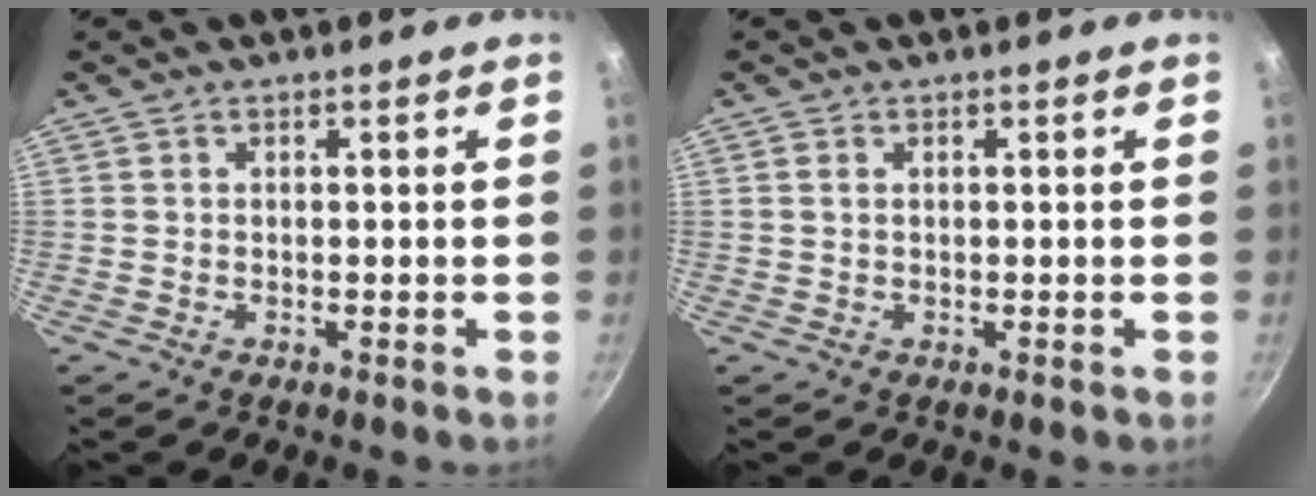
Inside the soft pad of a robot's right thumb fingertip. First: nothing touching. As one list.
[{"total": 0.8, "force": [0.3, 0.5, 0.6], "torque": [-0.012, 0.001, 0.004]}]